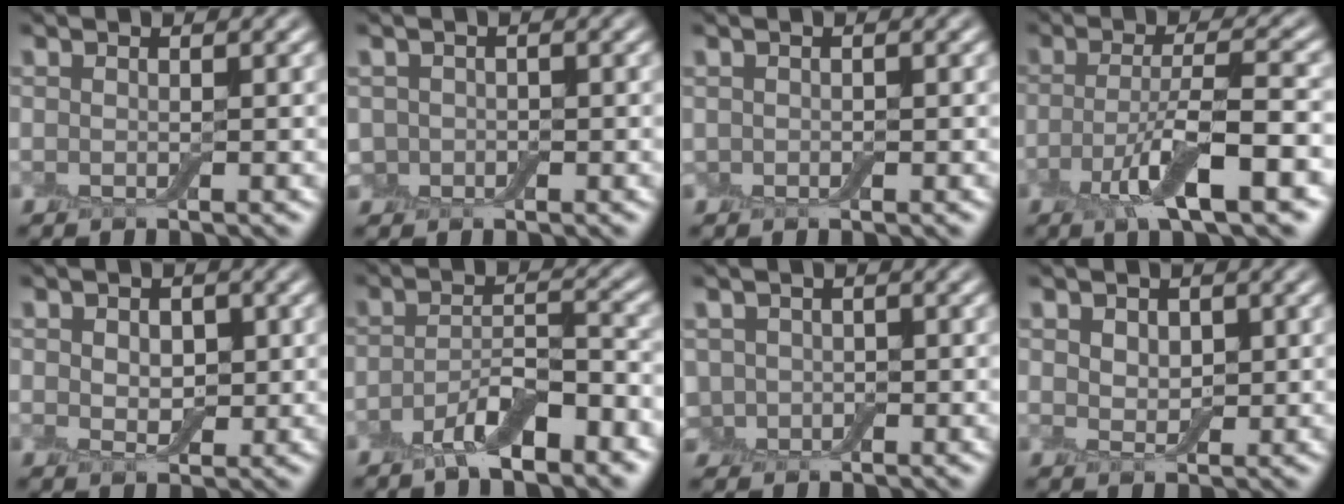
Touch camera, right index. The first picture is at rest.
{"total": 1.4, "force": [-0.3, 1.3, 0.3], "torque": [-0.001, -0.002, -0.010]}
{"total": 0.5, "force": [0.0, 0.5, 0.2], "torque": [-0.002, -0.002, -0.002]}
{"total": 6.7, "force": [-2.7, 1.3, 6.0], "torque": [-0.114, 0.001, -0.051]}
{"total": 2.8, "force": [0.3, 1.9, 2.1], "torque": [-0.034, -0.001, 0.004]}
{"total": 5.5, "force": [-3.3, 1.7, 4.1], "torque": [-0.074, 0.001, -0.060]}
{"total": 2.4, "force": [-0.3, 2.2, 1.0], "torque": [-0.014, -0.002, -0.009]}
{"total": 1.9, "force": [0.7, 1.4, 1.2], "torque": [-0.022, -0.001, 0.012]}